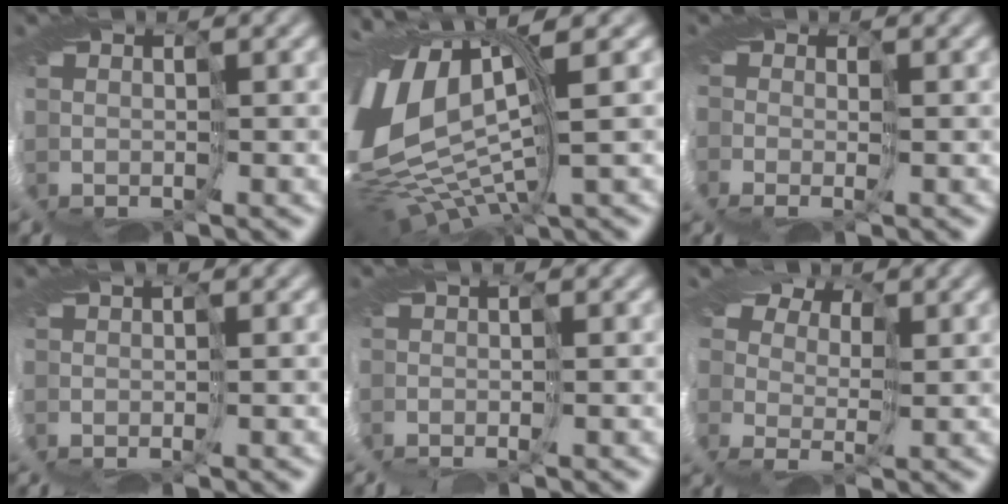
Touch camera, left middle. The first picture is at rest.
{"total": 13.7, "force": [1.1, 7.0, 11.7], "torque": [-0.274, -0.009, 0.026]}
{"total": 3.4, "force": [-0.3, 2.4, 2.4], "torque": [-0.036, 0.000, -0.011]}
{"total": 1.1, "force": [-0.6, -0.3, 0.8], "torque": [-0.006, -0.001, -0.015]}
{"total": 2.6, "force": [-2.2, 0.2, 1.2], "torque": [-0.018, -0.006, -0.043]}
{"total": 5.8, "force": [2.9, 4.0, 3.0], "torque": [-0.050, 0.016, 0.024]}